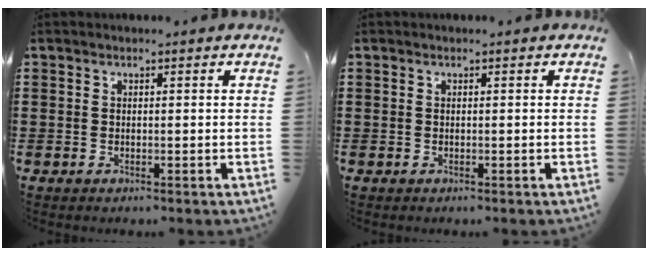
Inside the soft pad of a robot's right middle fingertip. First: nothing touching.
{"total": 0.0}